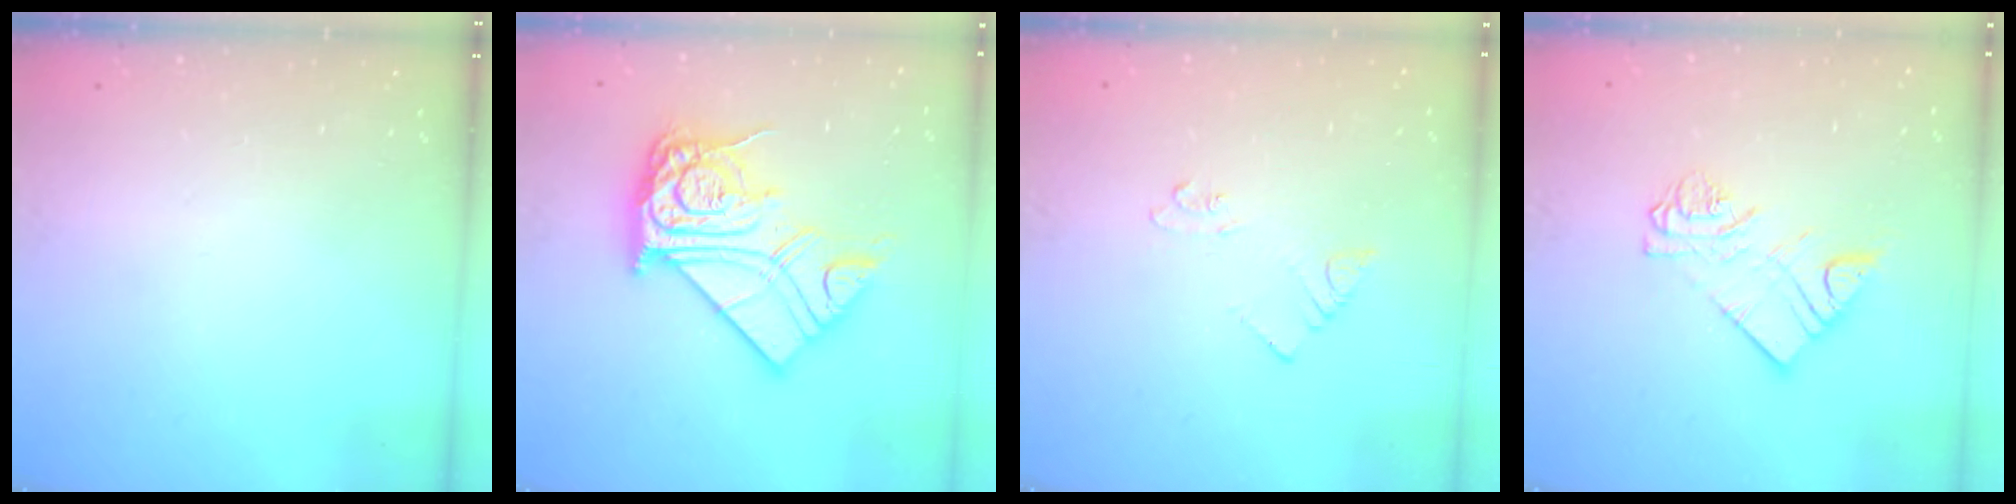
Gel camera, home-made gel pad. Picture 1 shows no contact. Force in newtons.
{"total": 19.5, "press": 19.4, "slide": 1.6}
{"total": 3.6, "press": 3.6, "slide": 0.6}
{"total": 8.9, "press": 8.9, "slide": 0.7}